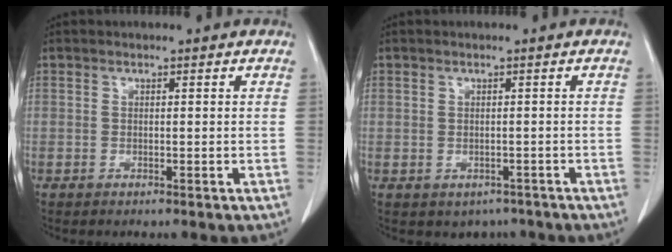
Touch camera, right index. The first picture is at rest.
{"total": 3.3, "force": [-2.0, 2.5, 0.6], "torque": [0.001, 0.007, -0.022]}